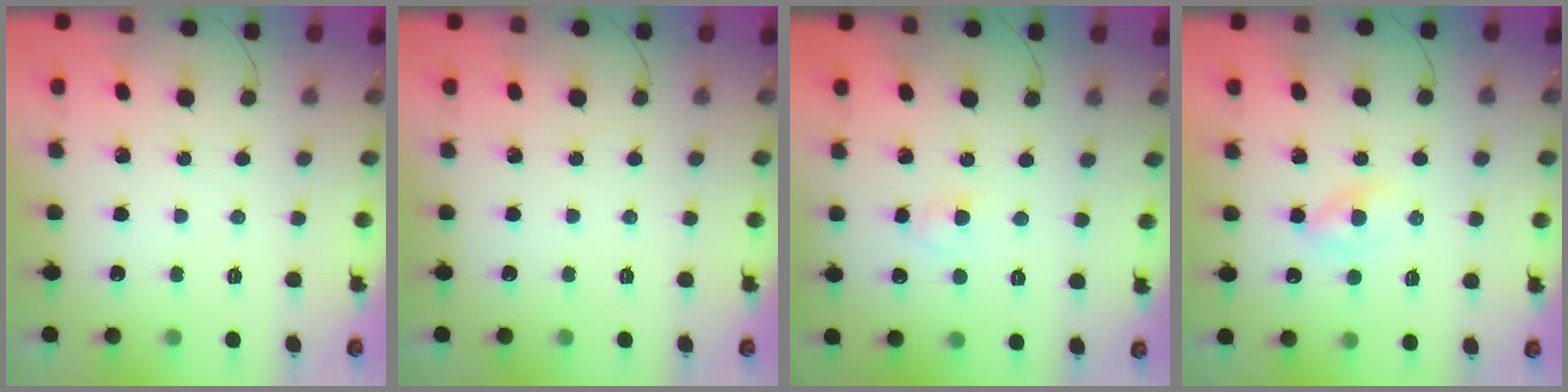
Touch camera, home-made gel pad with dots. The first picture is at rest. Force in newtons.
{"total": 0.0}
{"total": 2.6, "press": 2.4, "slide": 1.1}
{"total": 2.2, "press": 2.0, "slide": 1.0}